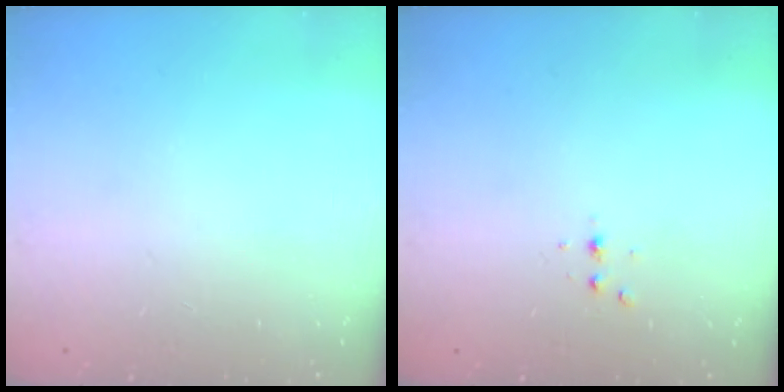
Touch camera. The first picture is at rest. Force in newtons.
{"total": 2.3, "press": 2.3, "slide": 0.3}